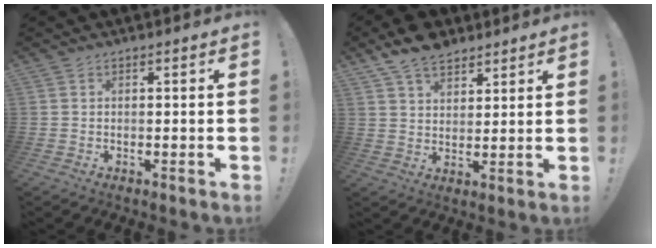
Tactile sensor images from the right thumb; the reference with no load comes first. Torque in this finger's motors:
{"motor_torque": [0.67, 0.70, 0.44, 0.44, 0.01]}